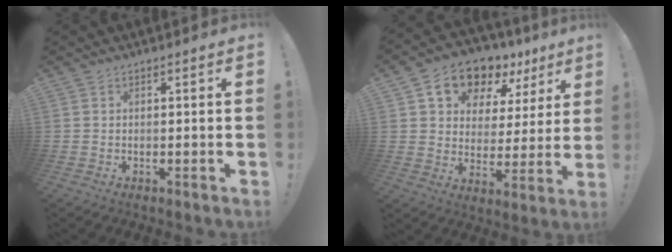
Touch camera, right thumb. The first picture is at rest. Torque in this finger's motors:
{"motor_torque": [0.44, 2.40, 0.46, -0.23, 0.26]}